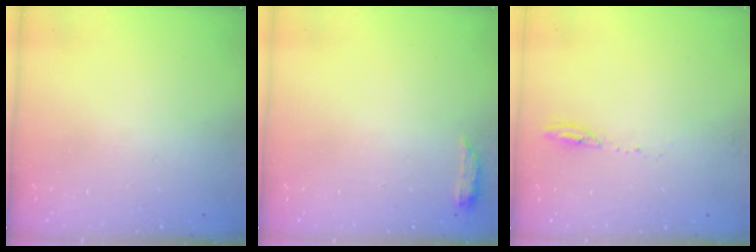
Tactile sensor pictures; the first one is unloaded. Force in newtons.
{"total": 3.5, "press": 3.5, "slide": 0.6}
{"total": 3.3, "press": 3.3, "slide": 0.4}